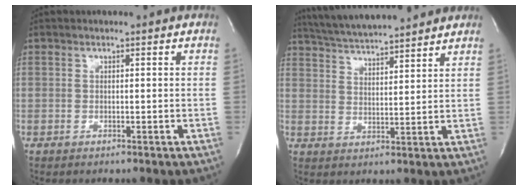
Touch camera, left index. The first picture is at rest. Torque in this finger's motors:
{"motor_torque": [-0.18, -0.55, 0.27, 0.14]}